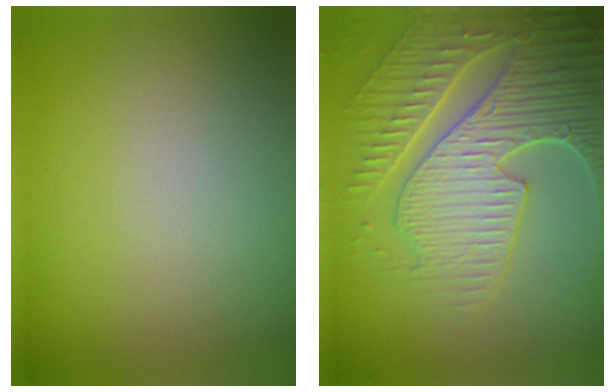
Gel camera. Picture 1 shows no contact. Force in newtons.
{"total": 8.5, "press": 6.1, "slide": 5.9}